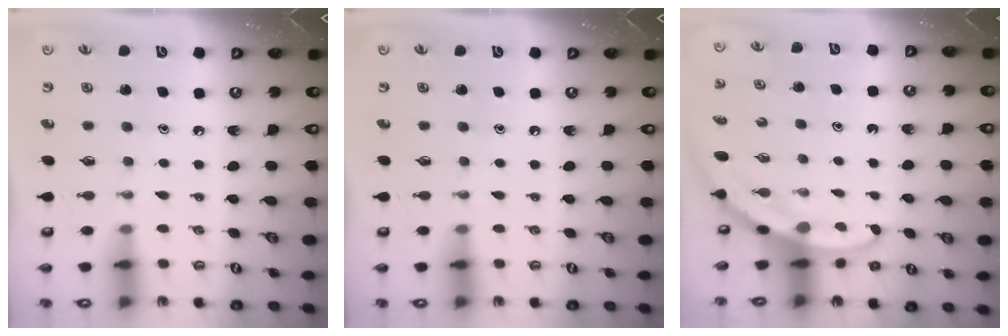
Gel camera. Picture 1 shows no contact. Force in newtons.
{"total": 0.0}
{"total": 3.4, "press": 3.4, "slide": 0.2}